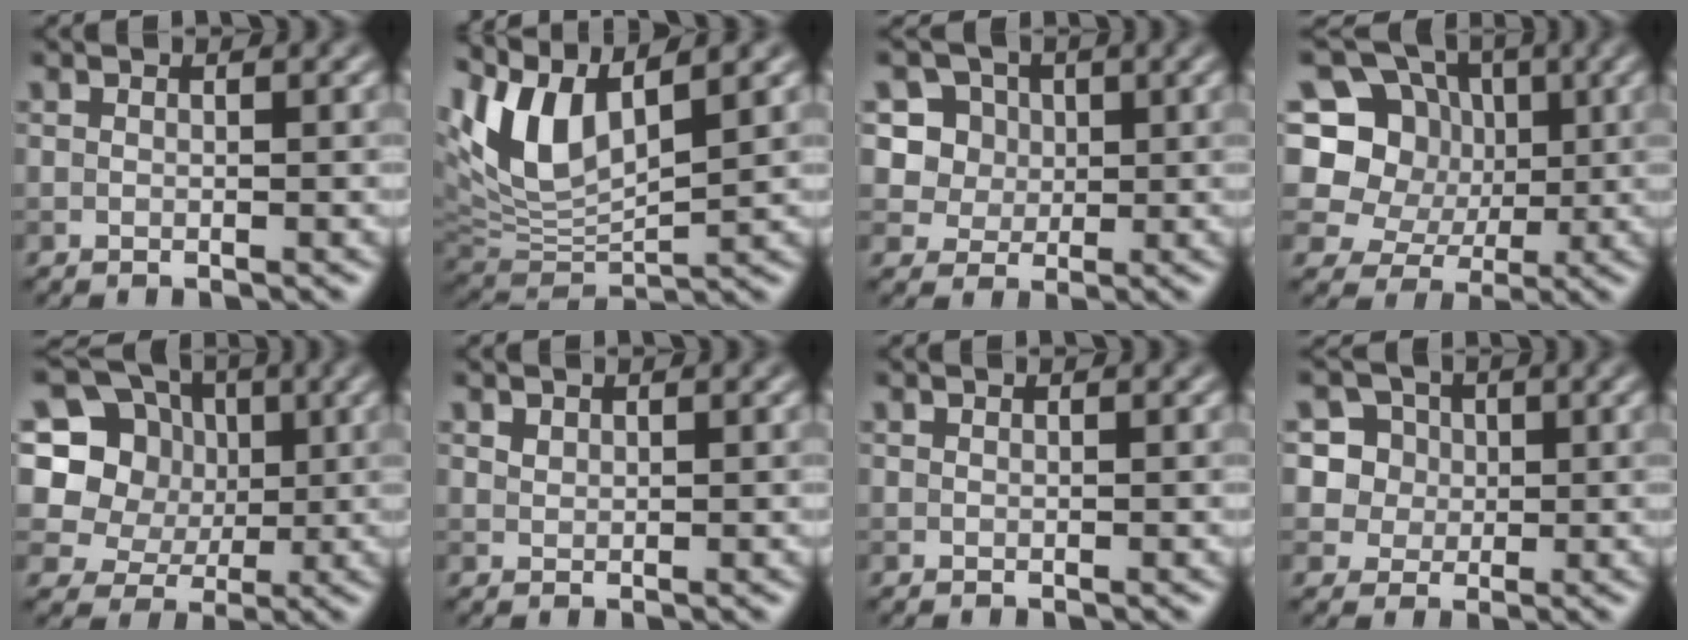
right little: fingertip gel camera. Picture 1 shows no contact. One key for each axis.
{"total": 7.5, "fx": 3.6, "fy": 3.1, "fz": 5.8, "tx": -0.129, "ty": 0.007, "tz": 0.068}
{"total": 6.5, "fx": 2.4, "fy": 5.5, "fz": 2.5, "tx": -0.035, "ty": 0.009, "tz": 0.032}
{"total": 9.4, "fx": 1.8, "fy": 8.3, "fz": 3.9, "tx": -0.084, "ty": 0.032, "tz": -0.004}
{"total": 11.0, "fx": 2.9, "fy": 9.8, "fz": 4.1, "tx": -0.109, "ty": 0.033, "tz": 0.044}
{"total": 0.6, "fx": 0.5, "fy": 0.4, "fz": 0.2, "tx": -0.005, "ty": 0.000, "tz": 0.012}
{"total": 0.0}
{"total": 7.1, "fx": 2.6, "fy": 6.2, "fz": 2.3, "tx": -0.043, "ty": 0.025, "tz": 0.030}